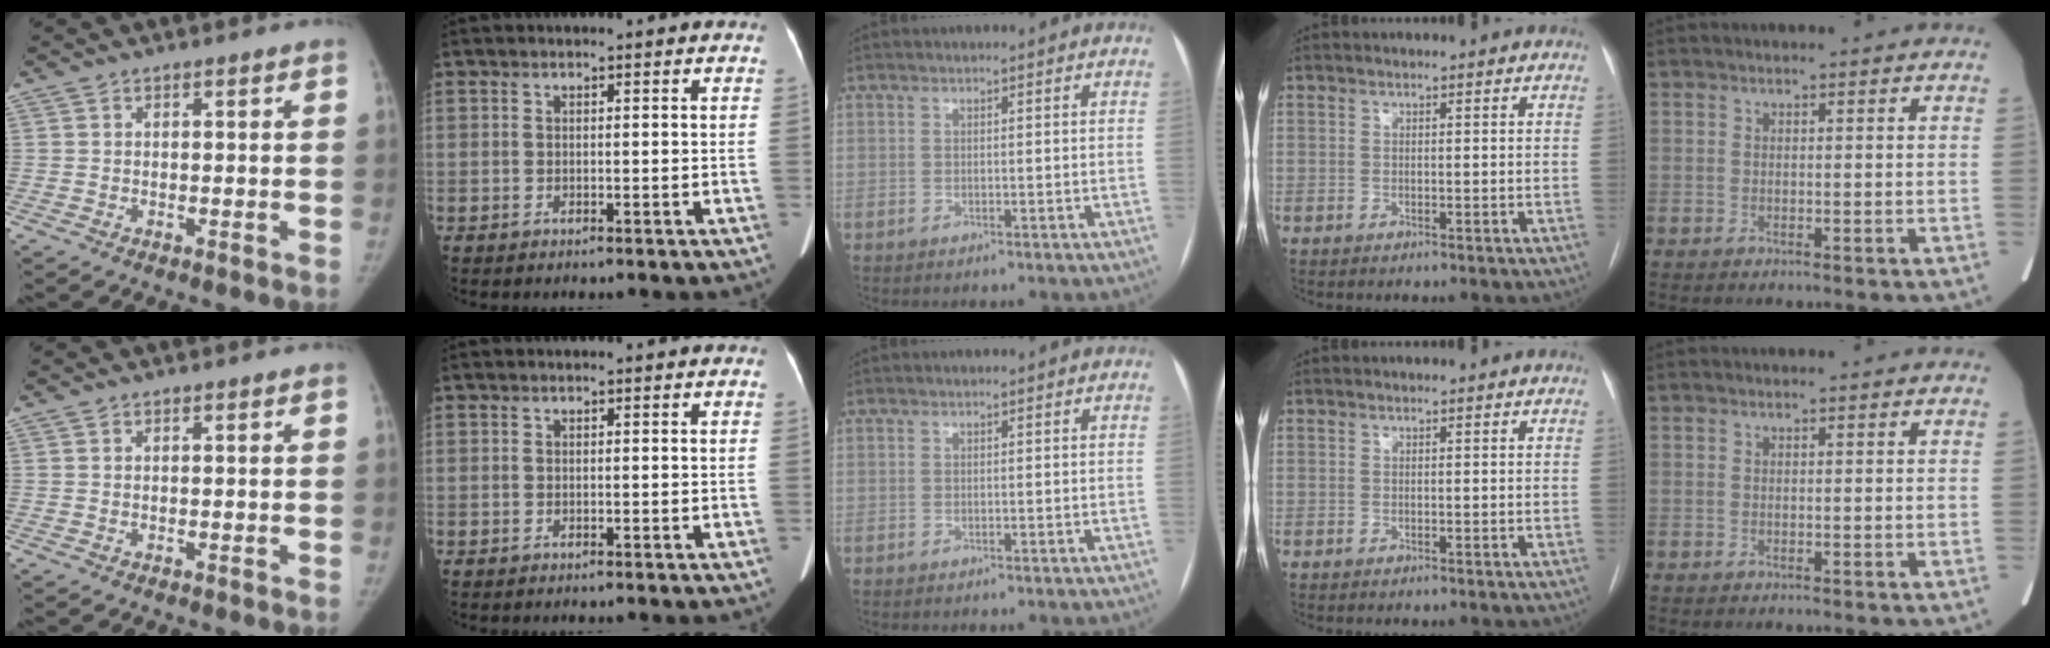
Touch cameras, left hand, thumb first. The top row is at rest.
{}